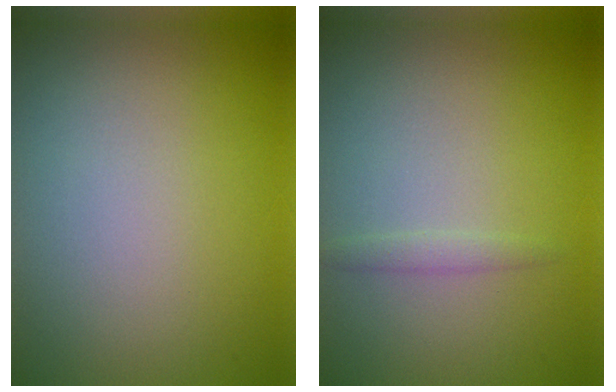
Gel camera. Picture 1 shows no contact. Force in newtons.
{"total": 0.8, "press": 0.8, "slide": 0.0}